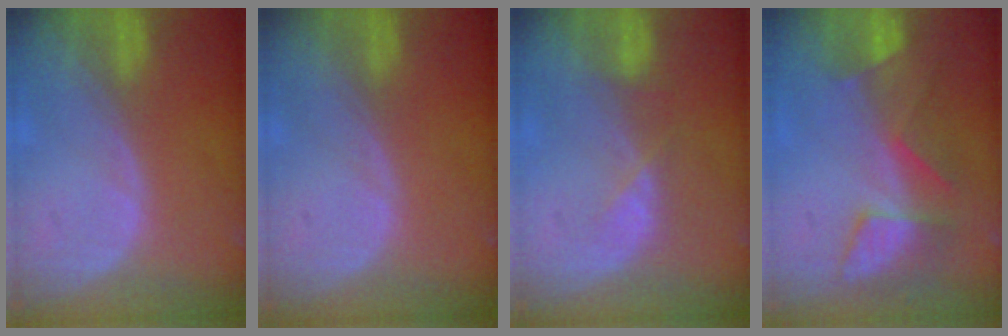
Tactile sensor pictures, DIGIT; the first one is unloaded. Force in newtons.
{"total": 0.0}
{"total": 2.6, "press": 2.5, "slide": 0.8}
{"total": 8.4, "press": 7.2, "slide": 4.4}